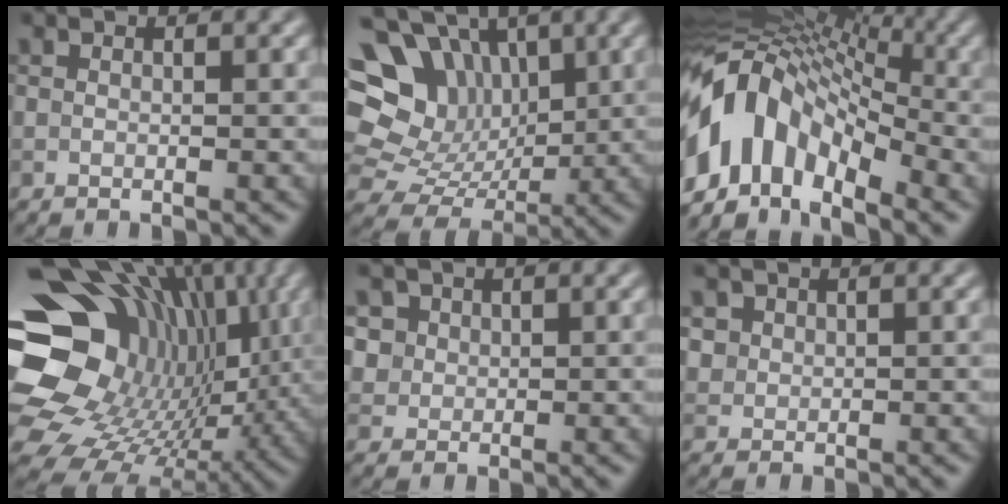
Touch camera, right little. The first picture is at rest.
{"total": 13.3, "force": [4.5, 10.8, 6.3], "torque": [-0.157, 0.035, 0.059]}
{"total": 11.4, "force": [-3.6, 7.3, 8.0], "torque": [-0.141, 0.017, -0.080]}
{"total": 21.9, "force": [2.4, 18.1, 12.0], "torque": [-0.234, -0.020, 0.049]}
{"total": 3.7, "force": [1.6, 3.1, 1.3], "torque": [-0.024, 0.011, 0.028]}
{"total": 1.4, "force": [0.5, 1.3, 0.2], "torque": [-0.003, -0.005, 0.022]}